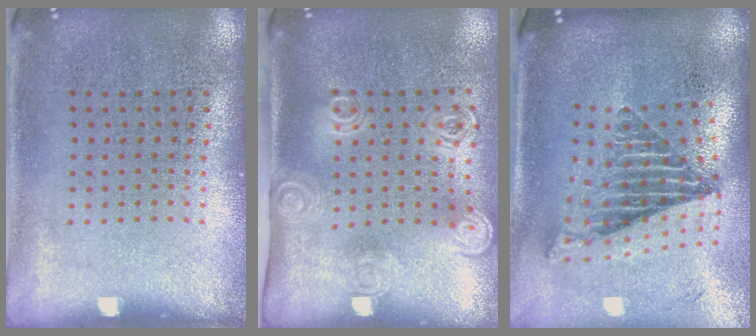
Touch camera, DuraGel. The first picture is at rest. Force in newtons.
{"total": 2.0, "press": 1.4, "slide": 1.4}
{"total": 2.6, "press": 1.7, "slide": 1.9}